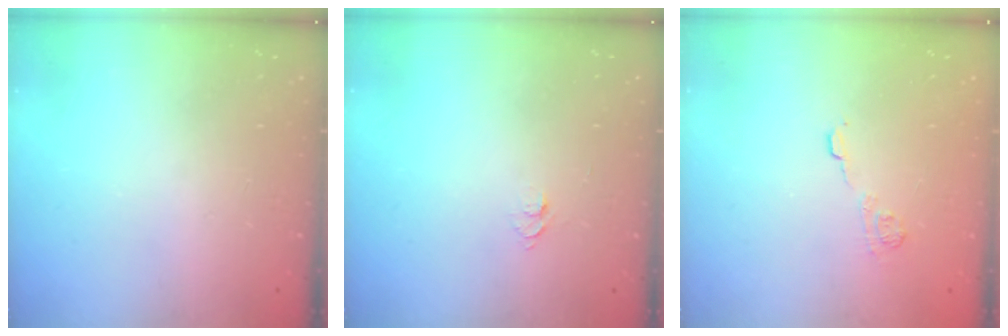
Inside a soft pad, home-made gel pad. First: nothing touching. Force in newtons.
{"total": 4.7, "press": 4.6, "slide": 0.5}
{"total": 7.6, "press": 7.5, "slide": 1.0}